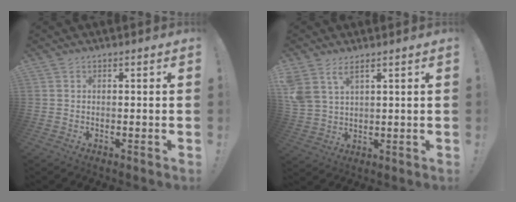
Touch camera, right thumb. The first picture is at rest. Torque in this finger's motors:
{"motor_torque": [-0.07, 1.24, -0.08, 0.42, 0.08]}